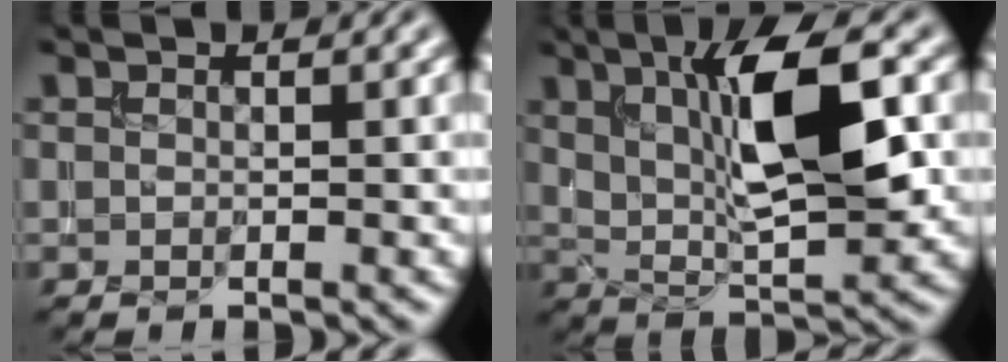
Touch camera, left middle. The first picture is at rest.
{"total": 9.2, "force": [2.4, 2.8, 8.5], "torque": [-0.142, -0.002, 0.041]}